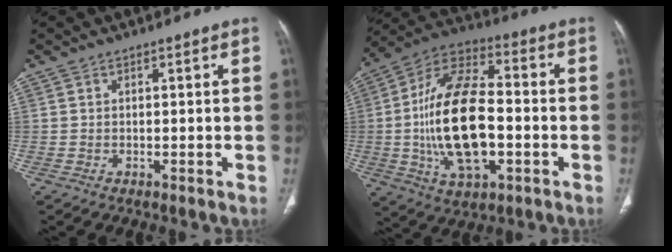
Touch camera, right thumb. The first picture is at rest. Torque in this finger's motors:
{"motor_torque": [0.79, 0.66, 2.53, -0.26, 0.81]}